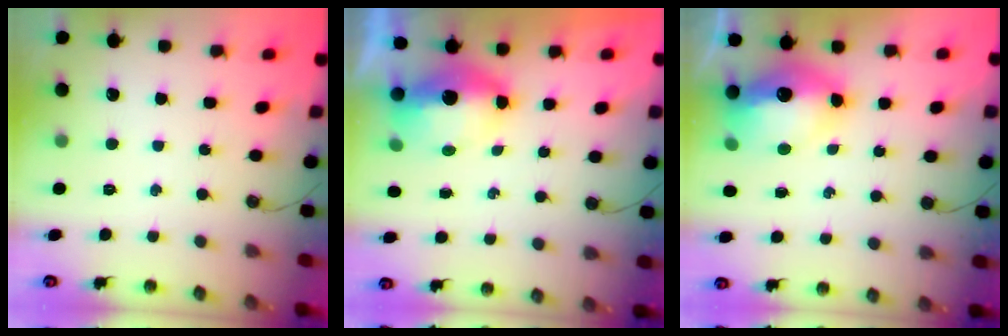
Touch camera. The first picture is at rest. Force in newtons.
{"total": 7.1, "press": 7.0, "slide": 0.8}
{"total": 14.3, "press": 14.2, "slide": 1.3}